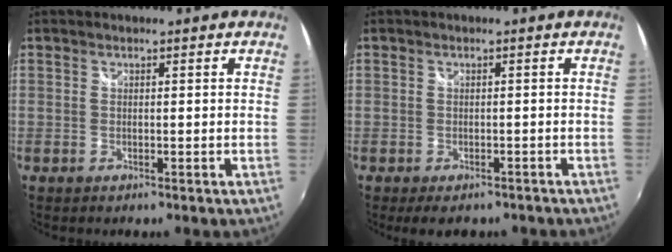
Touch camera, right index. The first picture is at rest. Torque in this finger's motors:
{"motor_torque": [-1.90, -0.23, -0.59, -0.21]}